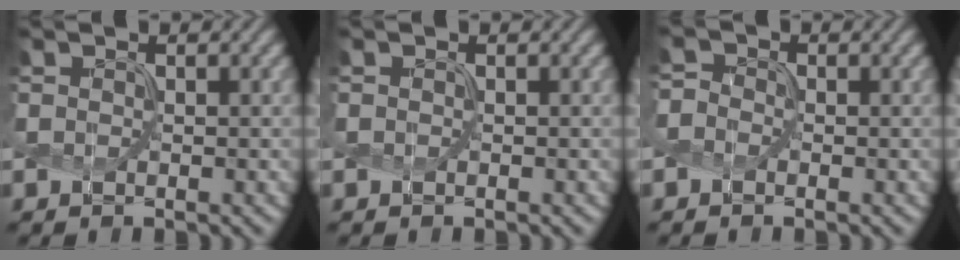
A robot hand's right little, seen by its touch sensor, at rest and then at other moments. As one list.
[{"total": 0.0}, {"total": 1.3, "force": [-0.7, 0.9, 0.5], "torque": [-0.017, 0.004, -0.024]}]